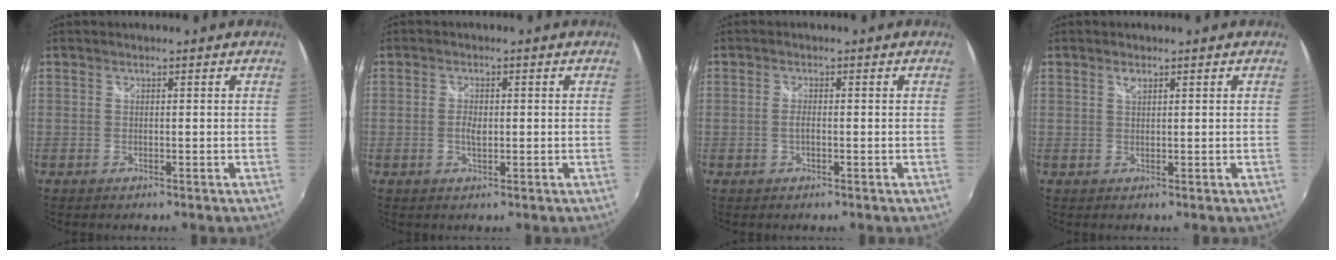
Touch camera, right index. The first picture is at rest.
{"total": 2.1, "force": [-0.2, 1.1, 1.8], "torque": [-0.033, 0.000, -0.005]}
{"total": 1.3, "force": [-0.3, 0.4, 1.2], "torque": [-0.026, 0.001, -0.008]}
{"total": 1.1, "force": [0.7, 0.4, 0.8], "torque": [-0.013, 0.003, 0.012]}